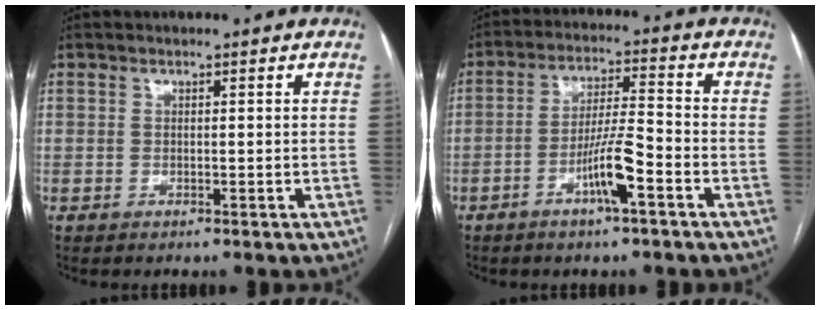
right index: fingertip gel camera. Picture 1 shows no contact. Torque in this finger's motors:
{"motor_torque": [1.42, -0.29, 0.62, 0.11]}